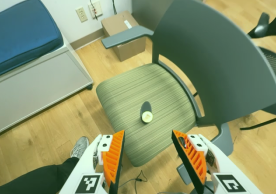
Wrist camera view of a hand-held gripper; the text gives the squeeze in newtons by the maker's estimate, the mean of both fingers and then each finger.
{"total": 0.0}